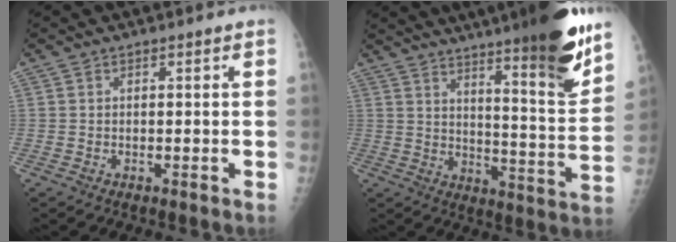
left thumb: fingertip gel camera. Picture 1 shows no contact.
{"total": 21.1, "force": [15.0, 2.1, 14.7], "torque": [-0.187, -0.082, 0.219]}